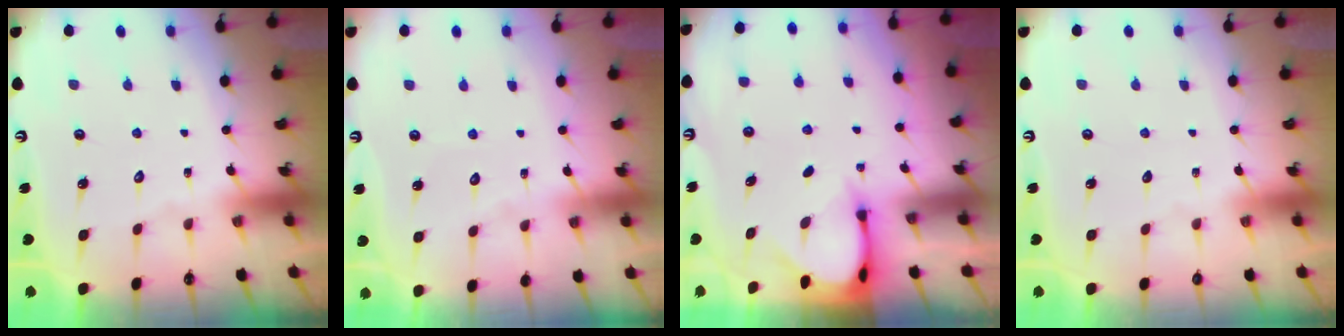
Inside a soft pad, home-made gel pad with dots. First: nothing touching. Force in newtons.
{"total": 2.3, "press": 2.3, "slide": 0.2}
{"total": 3.0, "press": 3.0, "slide": 0.3}
{"total": 0.0}